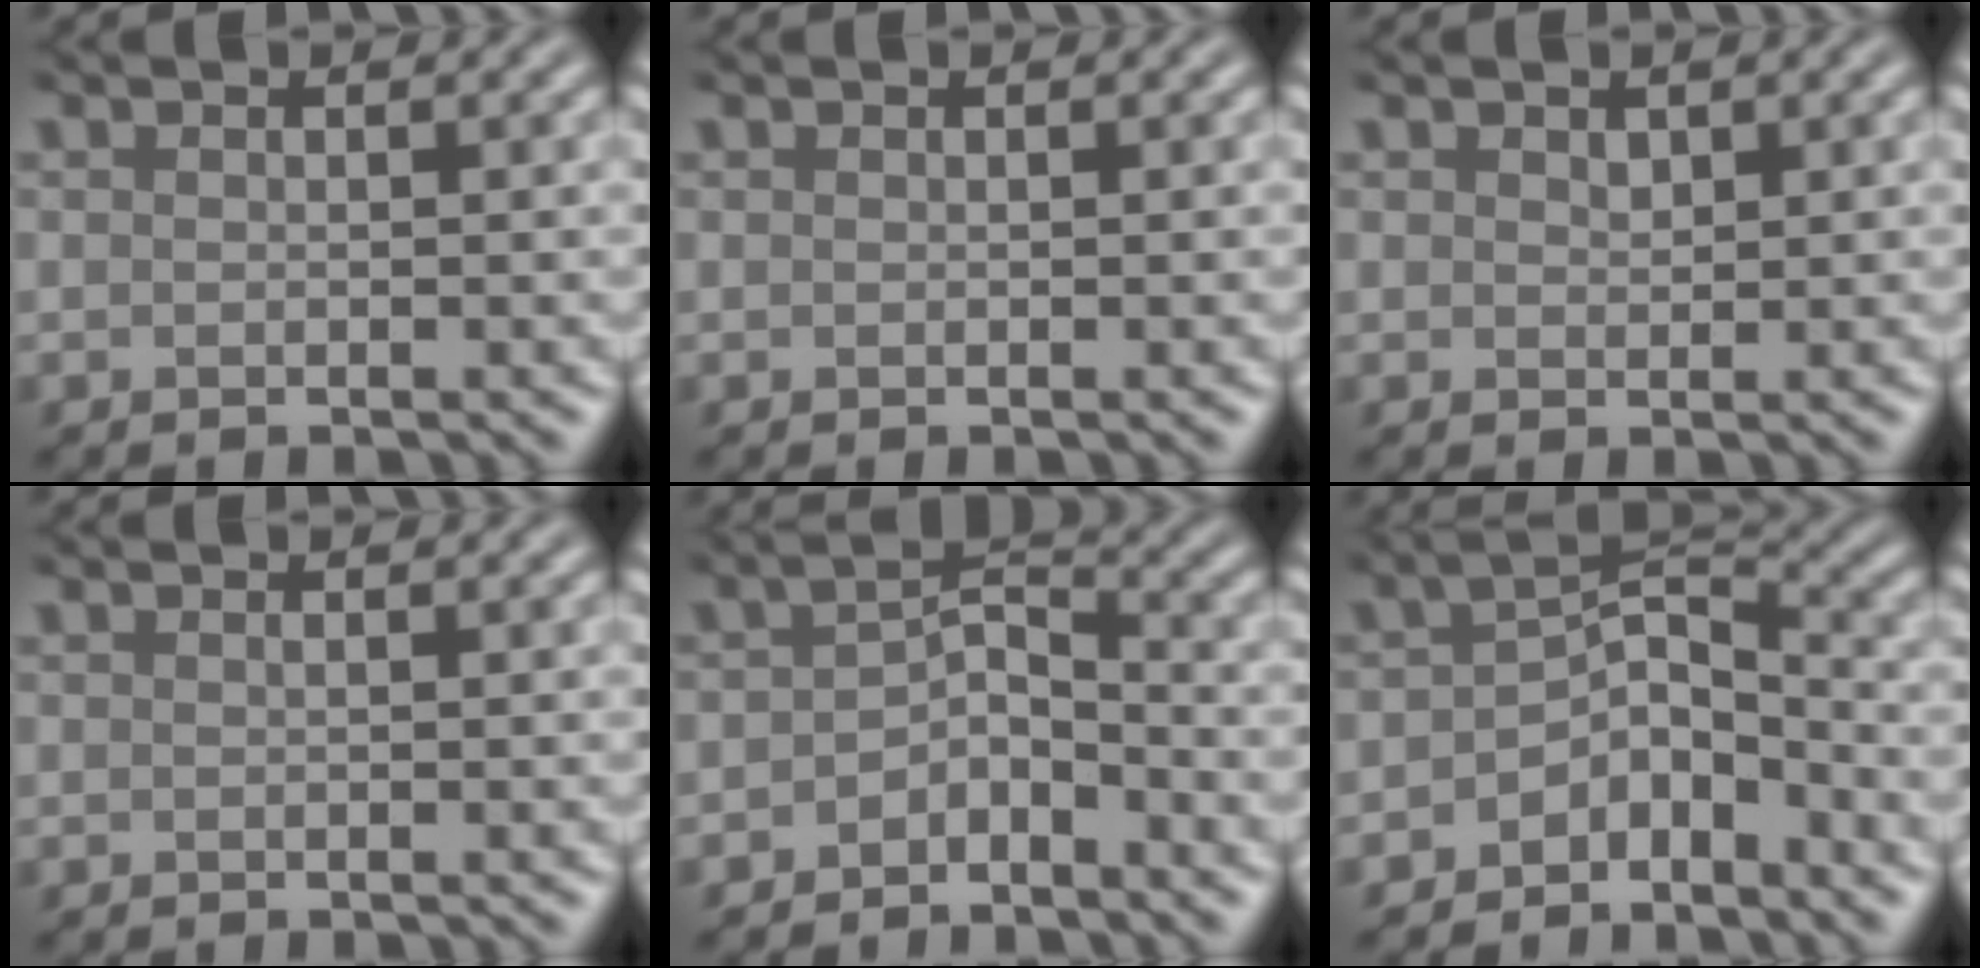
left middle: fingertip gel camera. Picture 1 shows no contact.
{"total": 0.0}
{"total": 0.7, "force": [0.3, -0.3, -0.5], "torque": [-0.003, 0.010, 0.025]}
{"total": 0.0}
{"total": 2.3, "force": [-1.9, 0.5, 1.2], "torque": [-0.031, 0.020, -0.025]}
{"total": 3.5, "force": [-2.6, 1.2, 2.0], "torque": [-0.039, 0.019, -0.037]}